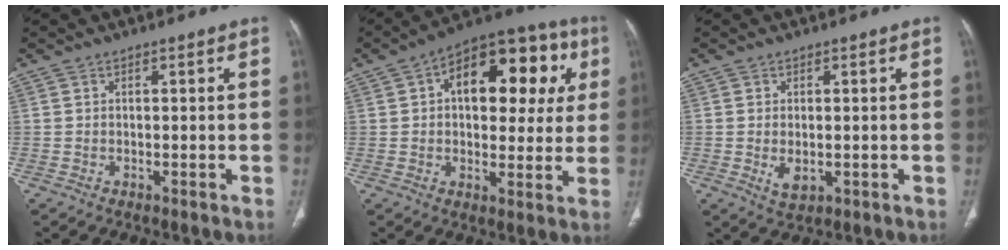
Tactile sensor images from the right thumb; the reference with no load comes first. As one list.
[{"total": 19.9, "force": [5.4, 11.1, 15.7], "torque": [-0.159, 0.023, 0.066]}, {"total": 3.3, "force": [-0.5, 1.9, 2.7], "torque": [-0.048, -0.006, 0.000]}]